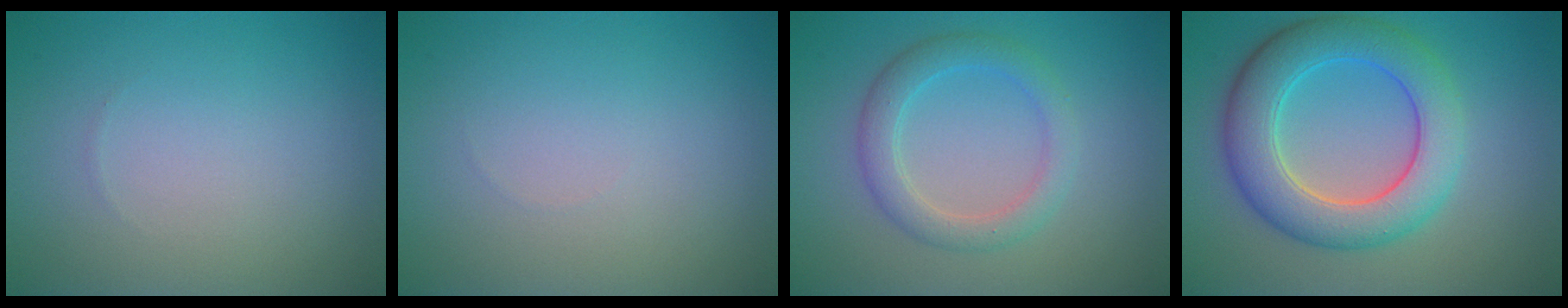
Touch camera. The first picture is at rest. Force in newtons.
{"total": 0.0}
{"total": 3.1, "press": 3.1, "slide": 0.1}
{"total": 7.3, "press": 7.3, "slide": 0.3}